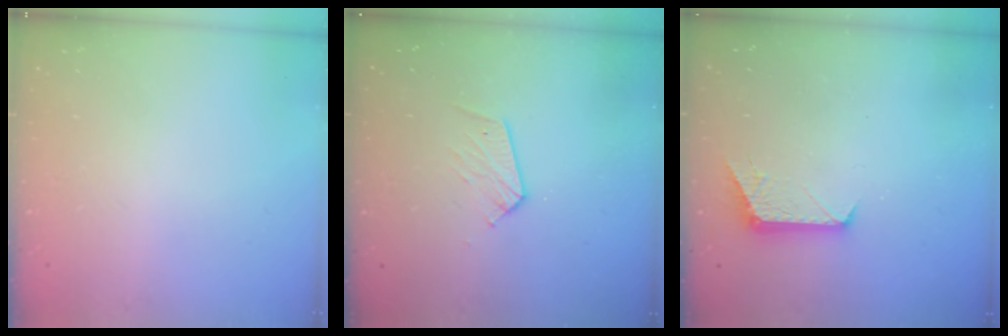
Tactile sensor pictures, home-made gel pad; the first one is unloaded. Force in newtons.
{"total": 6.7, "press": 6.7, "slide": 0.4}
{"total": 7.4, "press": 7.3, "slide": 0.6}